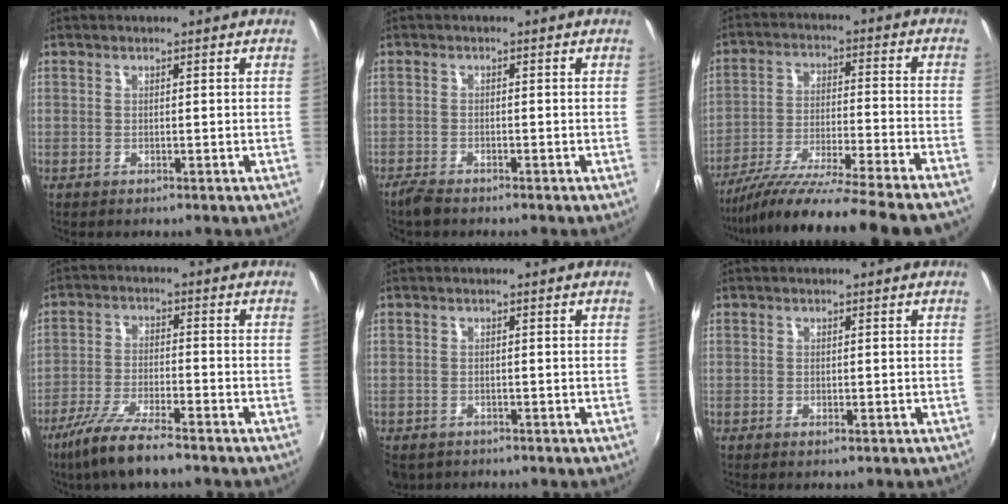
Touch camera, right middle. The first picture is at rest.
{"total": 2.7, "force": [-2.4, 0.5, 1.1], "torque": [-0.032, -0.008, -0.050]}
{"total": 23.5, "force": [-20.8, -2.4, 10.7], "torque": [-0.184, -0.072, -0.324]}
{"total": 10.5, "force": [-8.0, 1.3, 6.6], "torque": [-0.145, -0.025, -0.146]}
{"total": 4.6, "force": [-3.0, 3.0, 1.9], "torque": [-0.051, -0.014, -0.045]}
{"total": 0.8, "force": [-0.5, 0.3, 0.6], "torque": [-0.008, -0.001, -0.007]}